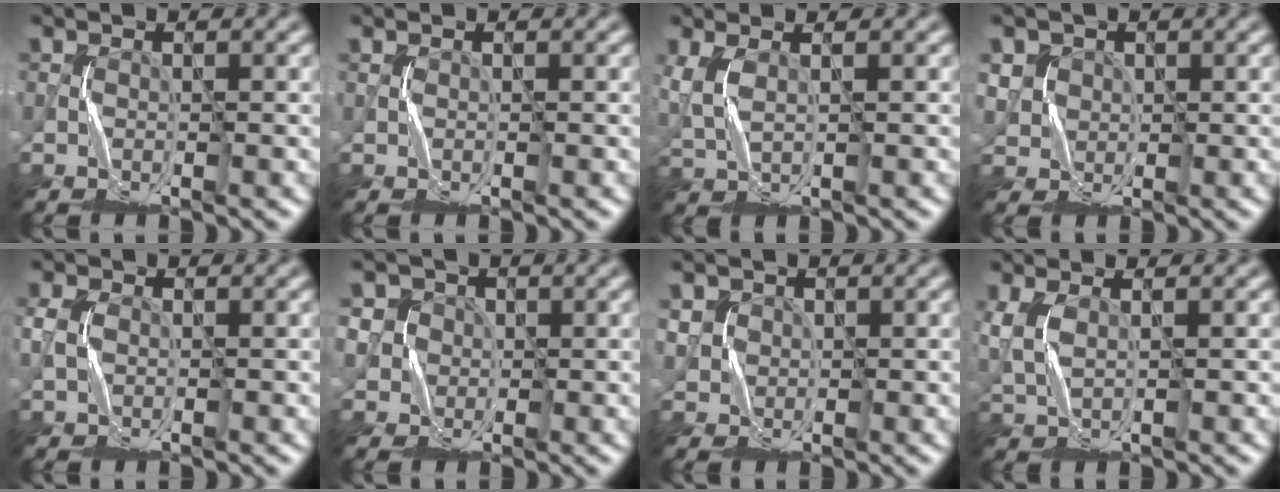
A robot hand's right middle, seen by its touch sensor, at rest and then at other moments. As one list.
[{"total": 0.0}, {"total": 2.7, "force": [1.1, 0.8, 2.3], "torque": [-0.074, 0.001, 0.028]}, {"total": 2.8, "force": [1.0, 2.5, 0.5], "torque": [-0.037, -0.005, 0.031]}, {"total": 1.6, "force": [0.0, 1.2, 1.0], "torque": [-0.034, 0.002, -0.002]}, {"total": 4.7, "force": [1.7, 4.2, 1.0], "torque": [-0.028, 0.014, 0.020]}, {"total": 2.2, "force": [0.7, 2.1, 0.4], "torque": [-0.033, -0.005, 0.021]}, {"total": 2.8, "force": [1.0, 1.1, 2.4], "torque": [-0.077, 0.001, 0.026]}]